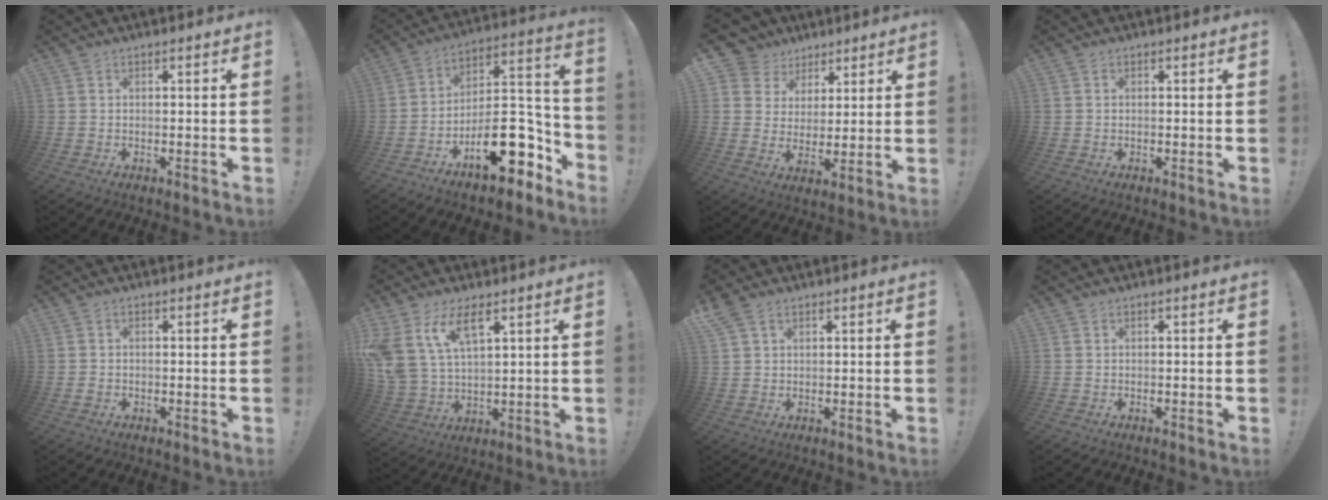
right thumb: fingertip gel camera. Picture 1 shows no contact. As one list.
[{"total": 20.0, "force": [-10.1, 9.9, 14.2], "torque": [-0.183, 0.067, -0.151]}, {"total": 8.8, "force": [5.0, 7.1, 1.5], "torque": [-0.035, -0.035, 0.106]}, {"total": 0.0}, {"total": 1.1, "force": [-0.4, 0.8, 0.5], "torque": [-0.015, 0.006, -0.006]}, {"total": 12.6, "force": [7.5, 6.2, 7.9], "torque": [-0.181, -0.036, 0.141]}, {"total": 3.8, "force": [2.5, 2.3, 1.8], "torque": [-0.031, -0.007, 0.048]}, {"total": 0.0}]